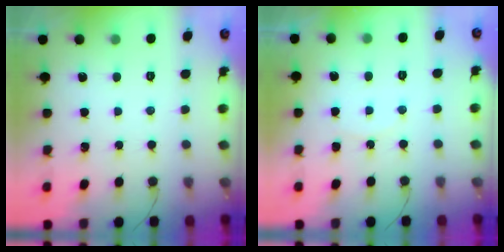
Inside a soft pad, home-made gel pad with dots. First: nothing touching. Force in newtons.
{"total": 3.4, "press": 3.4, "slide": 0.4}